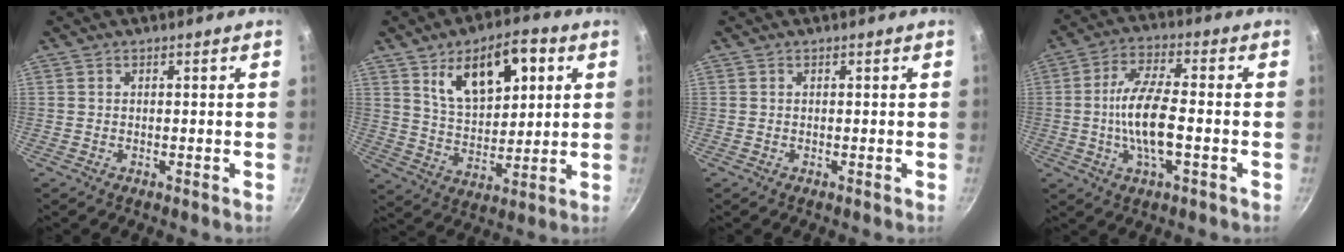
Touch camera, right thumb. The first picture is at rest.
{"total": 14.9, "force": [6.1, 7.7, 11.2], "torque": [-0.144, -0.016, 0.108]}
{"total": 0.0}
{"total": 11.5, "force": [-1.5, 4.0, 10.7], "torque": [-0.213, 0.013, -0.031]}